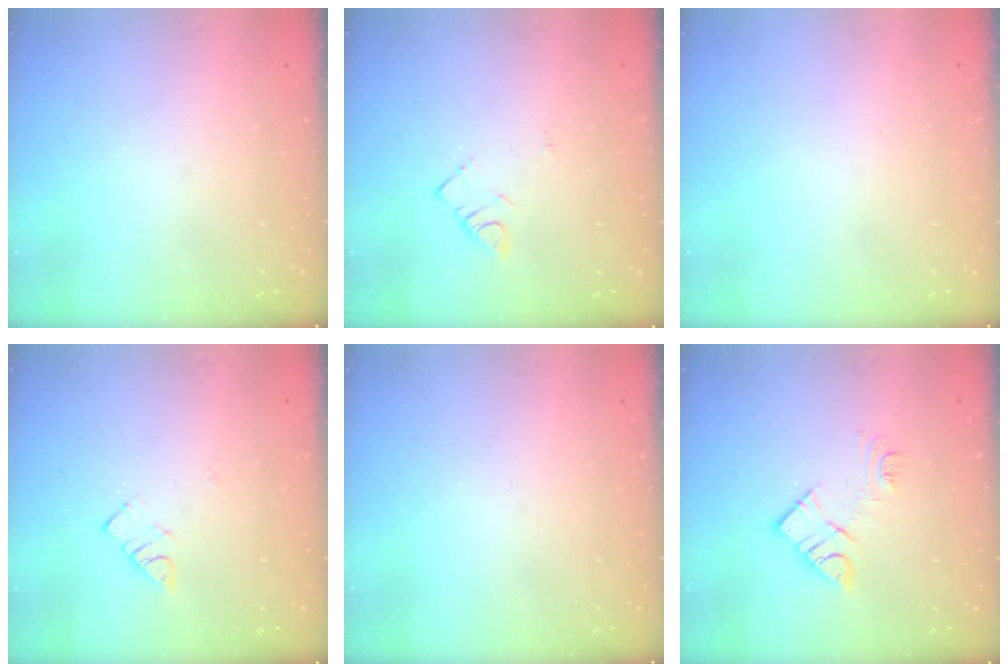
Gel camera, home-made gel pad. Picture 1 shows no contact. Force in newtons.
{"total": 4.0, "press": 3.9, "slide": 0.6}
{"total": 1.8, "press": 1.8, "slide": 0.1}
{"total": 2.3, "press": 2.3, "slide": 0.4}
{"total": 0.0}
{"total": 10.2, "press": 10.2, "slide": 0.7}